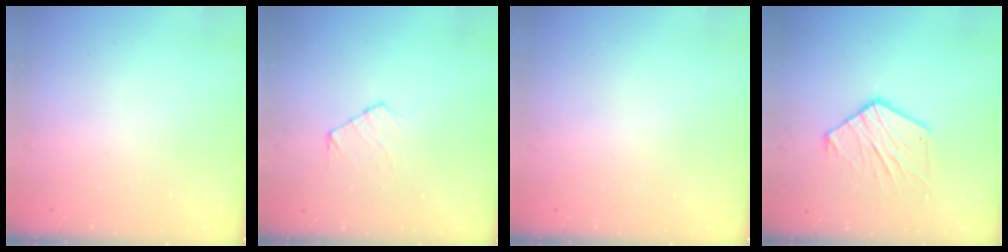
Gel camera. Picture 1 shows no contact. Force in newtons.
{"total": 7.2, "press": 7.2, "slide": 0.7}
{"total": 0.0}
{"total": 11.3, "press": 11.2, "slide": 0.6}